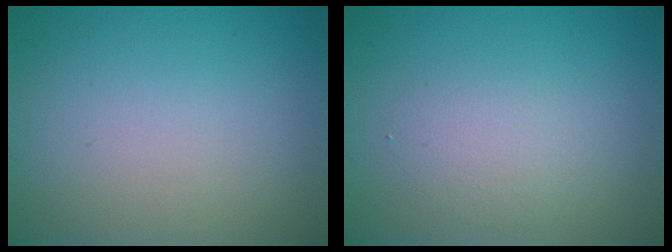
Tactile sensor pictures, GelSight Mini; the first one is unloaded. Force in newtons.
{"total": 2.4, "press": 2.4, "slide": 0.1}